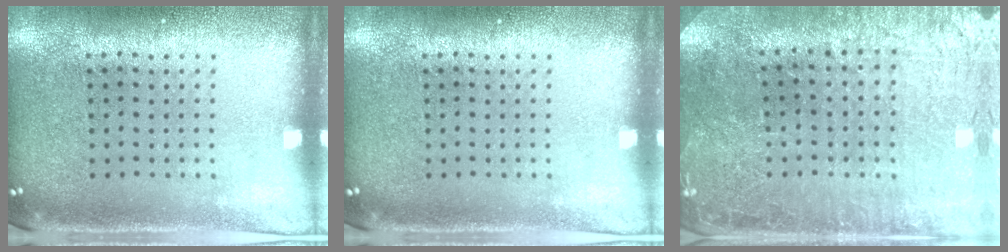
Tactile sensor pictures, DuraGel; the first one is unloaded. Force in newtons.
{"total": 0.0}
{"total": 1.6, "press": 1.6, "slide": 0.1}